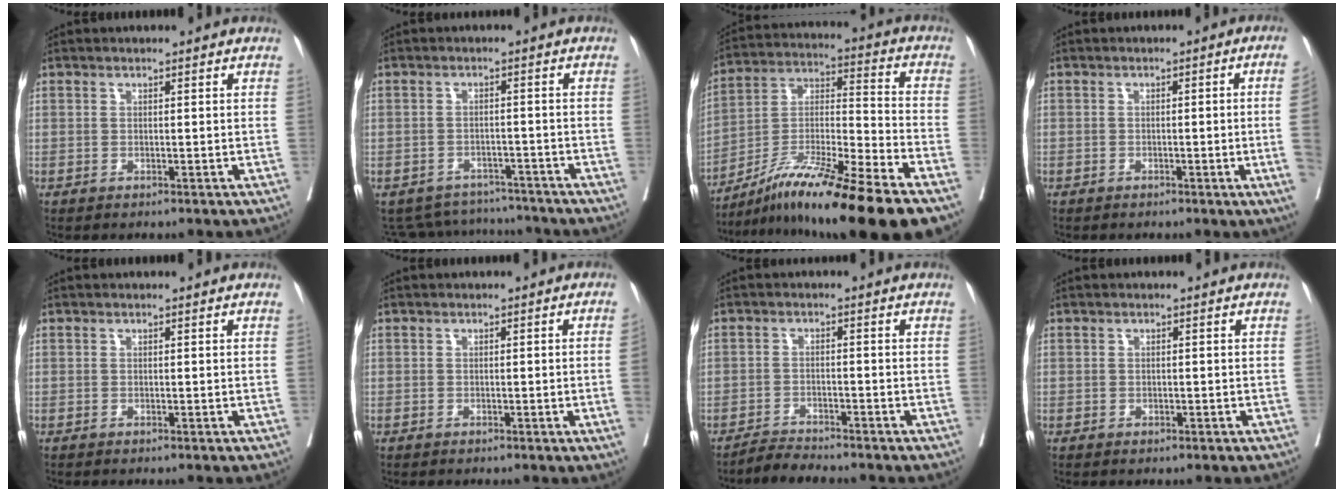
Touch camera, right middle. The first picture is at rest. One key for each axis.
{"total": 8.5, "fx": -8.1, "fy": 2.6, "fz": -0.1, "tx": 0.003, "ty": 0.020, "tz": -0.106}
{"total": 20.6, "fx": -14.8, "fy": 0.1, "fz": 14.4, "tx": -0.233, "ty": -0.030, "tz": -0.262}
{"total": 5.3, "fx": -1.0, "fy": -1.3, "fz": 5.0, "tx": -0.056, "ty": -0.004, "tz": -0.015}
{"total": 0.0}
{"total": 2.0, "fx": -0.4, "fy": -0.3, "fz": 1.9, "tx": -0.029, "ty": 0.004, "tz": -0.002}
{"total": 2.6, "fx": -2.6, "fy": 0.3, "fz": 0.0, "tx": -0.001, "ty": -0.009, "tz": -0.045}
{"total": 0.9, "fx": -0.4, "fy": 0.5, "fz": 0.5, "tx": -0.009, "ty": 0.000, "tz": -0.002}